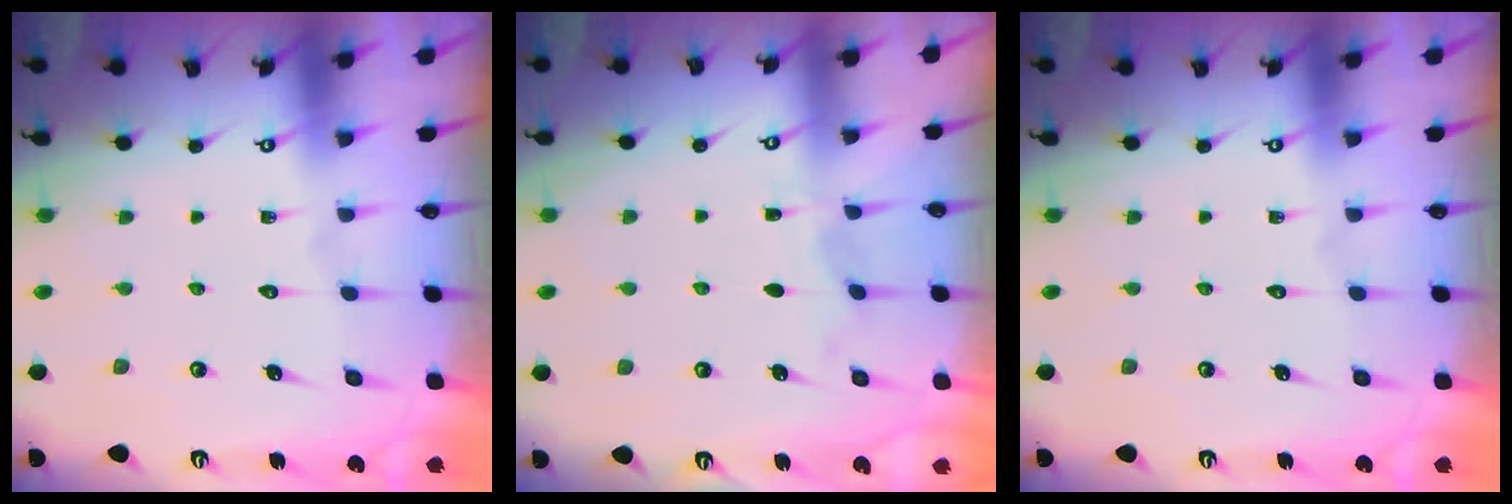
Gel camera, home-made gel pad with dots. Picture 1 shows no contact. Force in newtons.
{"total": 3.8, "press": 3.8, "slide": 0.4}
{"total": 0.0}